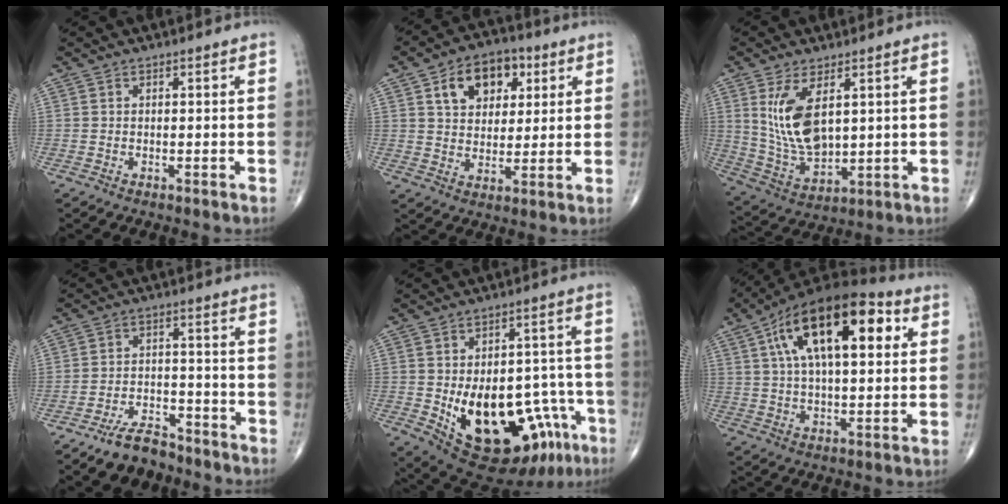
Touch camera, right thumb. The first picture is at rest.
{"total": 12.0, "force": [4.8, 8.1, 7.4], "torque": [-0.081, -0.006, 0.076]}
{"total": 11.9, "force": [3.6, 6.0, 9.7], "torque": [-0.180, -0.023, 0.087]}
{"total": 7.4, "force": [-5.9, 3.5, 2.6], "torque": [-0.031, 0.045, -0.102]}
{"total": 23.3, "force": [-9.1, 12.2, 17.7], "torque": [-0.206, 0.027, -0.105]}
{"total": 22.3, "force": [7.5, 9.8, 18.5], "torque": [-0.303, 0.014, 0.117]}